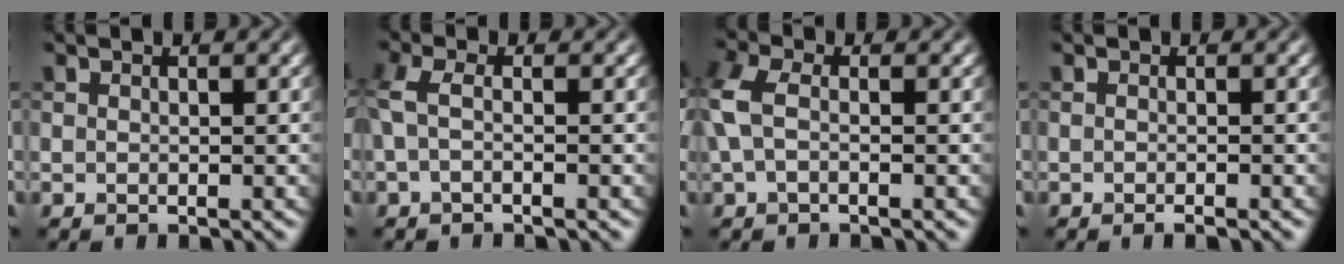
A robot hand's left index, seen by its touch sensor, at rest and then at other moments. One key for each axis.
{"total": 2.3, "fx": -0.2, "fy": 0.7, "fz": 2.2, "tx": -0.056, "ty": 0.000, "tz": -0.011}
{"total": 3.4, "fx": 0.0, "fy": 1.8, "fz": 2.8, "tx": -0.080, "ty": 0.010, "tz": -0.009}
{"total": 0.9, "fx": -0.5, "fy": 0.1, "fz": 0.7, "tx": -0.009, "ty": -0.003, "tz": -0.010}